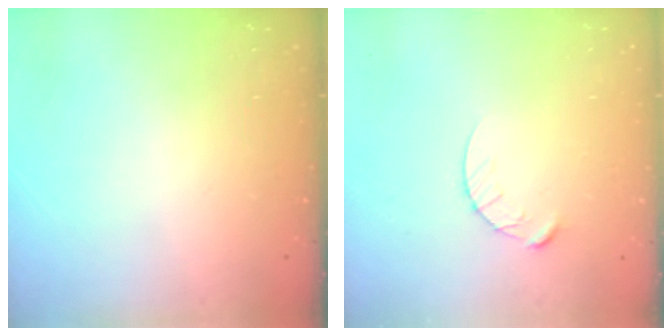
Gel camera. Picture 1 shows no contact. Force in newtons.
{"total": 5.7, "press": 5.7, "slide": 0.5}